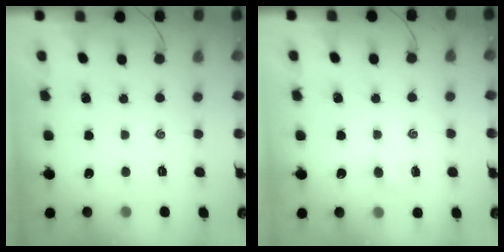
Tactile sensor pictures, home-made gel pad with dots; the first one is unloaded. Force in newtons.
{"total": 3.4, "press": 3.2, "slide": 1.0}